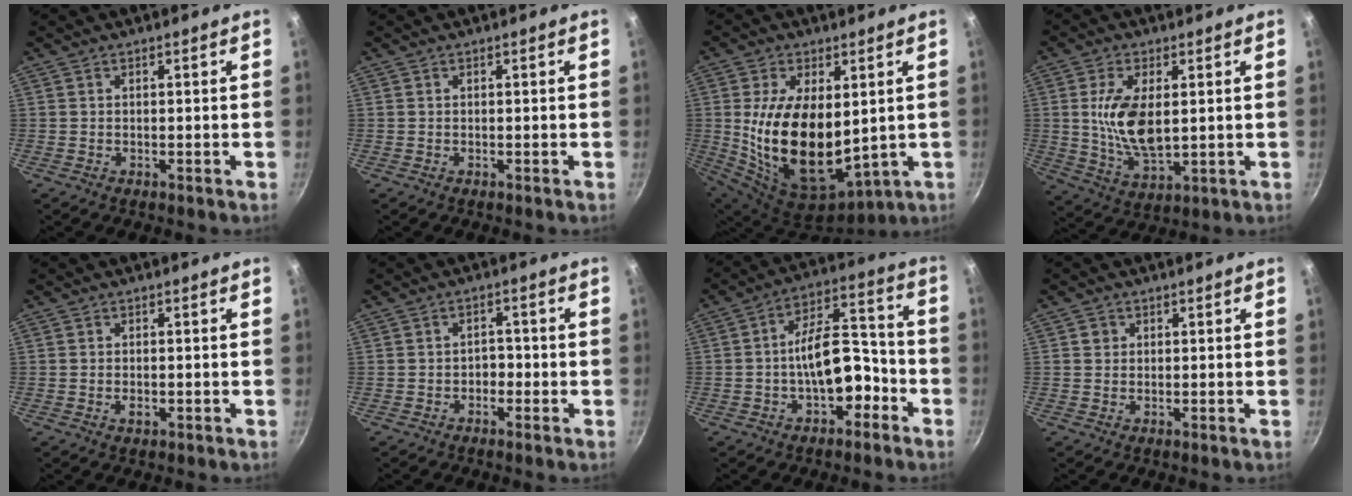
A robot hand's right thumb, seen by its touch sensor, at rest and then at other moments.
{"total": 0.0}
{"total": 19.9, "force": [1.5, 11.4, 16.3], "torque": [-0.289, -0.029, 0.050]}
{"total": 11.4, "force": [1.5, 5.7, 9.7], "torque": [-0.182, -0.013, 0.035]}
{"total": 1.6, "force": [-0.5, 0.9, 1.2], "torque": [-0.021, 0.000, -0.010]}
{"total": 2.4, "force": [-1.1, 1.8, 1.2], "torque": [0.001, 0.018, -0.018]}
{"total": 12.5, "force": [-4.2, 7.0, 9.5], "torque": [-0.108, 0.071, -0.060]}
{"total": 1.4, "force": [0.3, 1.3, 0.3], "torque": [-0.001, 0.002, 0.003]}